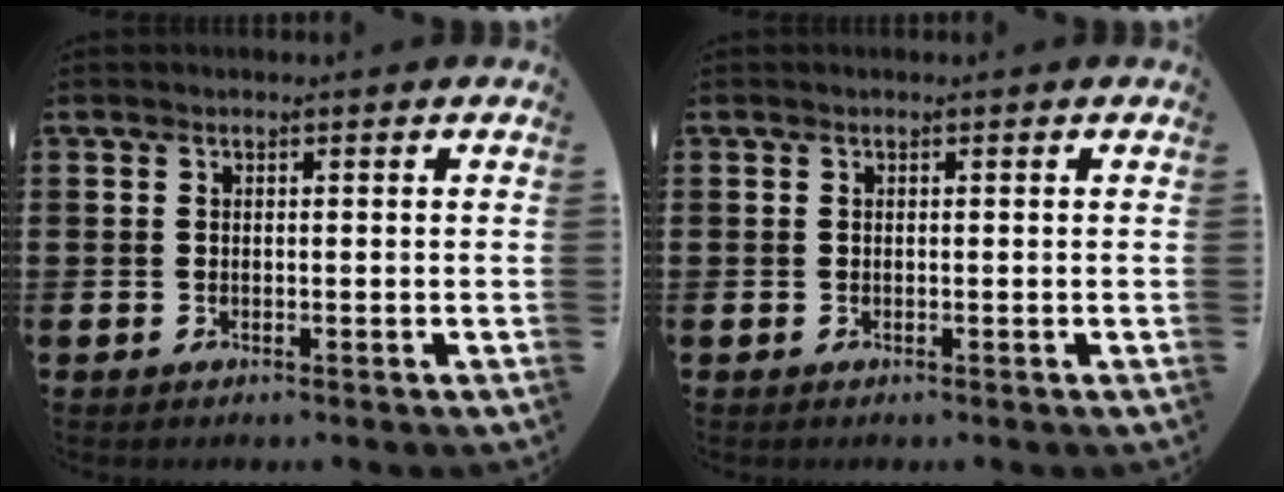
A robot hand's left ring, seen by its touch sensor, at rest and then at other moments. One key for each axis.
{"total": 0.0}